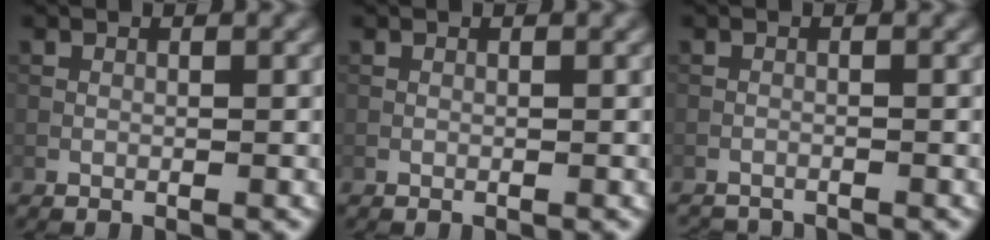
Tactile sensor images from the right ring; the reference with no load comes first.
{"total": 0.0}
{"total": 2.3, "force": [-2.3, 0.2, 0.2], "torque": [-0.011, -0.007, -0.039]}